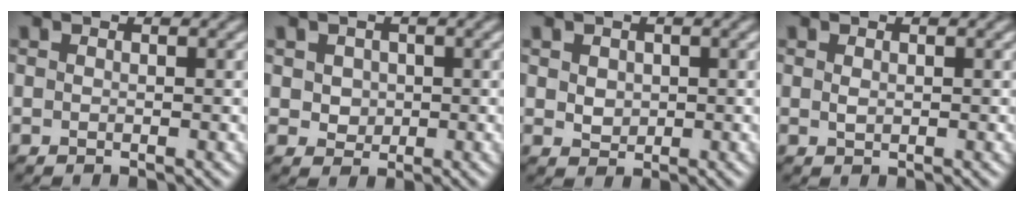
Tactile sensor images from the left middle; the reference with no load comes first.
{"total": 2.4, "force": [0.7, 2.0, 1.1], "torque": [-0.024, 0.007, 0.020]}
{"total": 1.9, "force": [0.5, 1.5, 0.9], "torque": [-0.015, 0.003, 0.009]}
{"total": 0.7, "force": [0.2, 0.4, 0.5], "torque": [-0.013, 0.000, 0.004]}